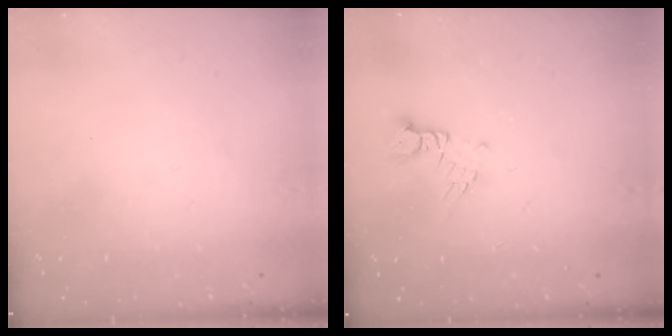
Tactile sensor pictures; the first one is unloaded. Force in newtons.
{"total": 2.5, "press": 2.5, "slide": 0.3}